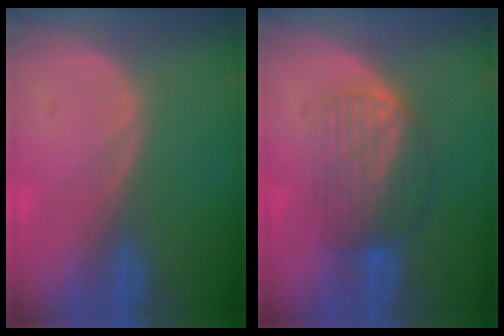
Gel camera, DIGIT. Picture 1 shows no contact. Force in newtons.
{"total": 6.5, "press": 6.3, "slide": 1.5}